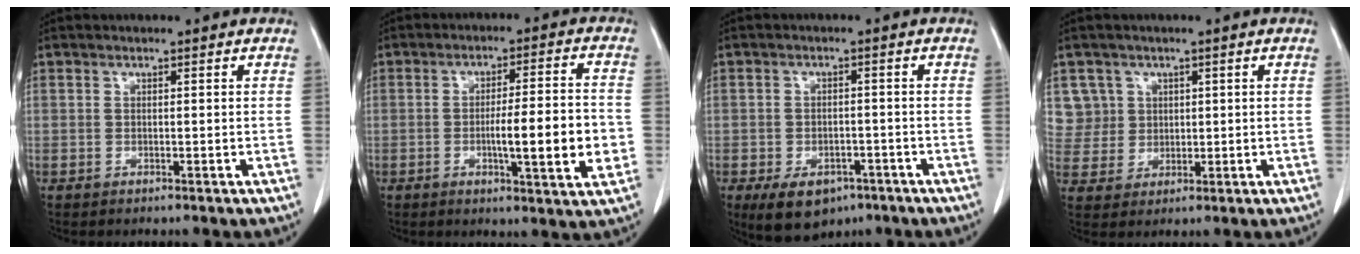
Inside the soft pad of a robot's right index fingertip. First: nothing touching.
{"total": 11.1, "force": [-2.2, 1.0, 10.8], "torque": [-0.162, -0.002, -0.034]}
{"total": 7.9, "force": [-4.8, 4.9, 3.9], "torque": [-0.060, 0.000, -0.064]}
{"total": 5.8, "force": [2.3, 5.3, -0.4], "torque": [0.017, 0.012, 0.053]}